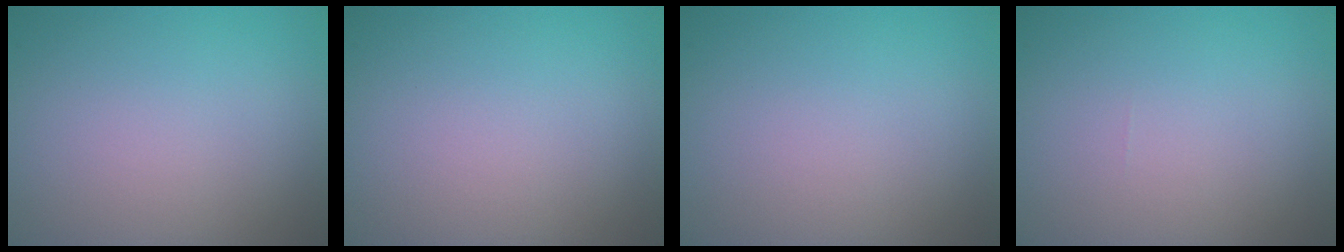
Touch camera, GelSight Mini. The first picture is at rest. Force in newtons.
{"total": 0.0}
{"total": 0.0}
{"total": 0.0}